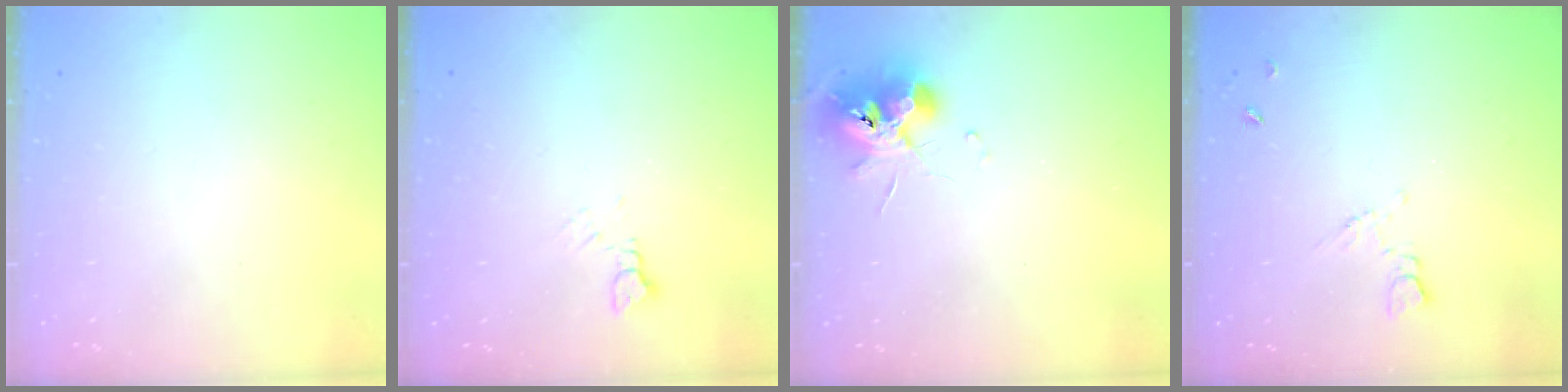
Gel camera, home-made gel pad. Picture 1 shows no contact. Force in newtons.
{"total": 2.8, "press": 2.8, "slide": 0.5}
{"total": 11.1, "press": 11.1, "slide": 0.6}
{"total": 5.0, "press": 5.0, "slide": 0.6}